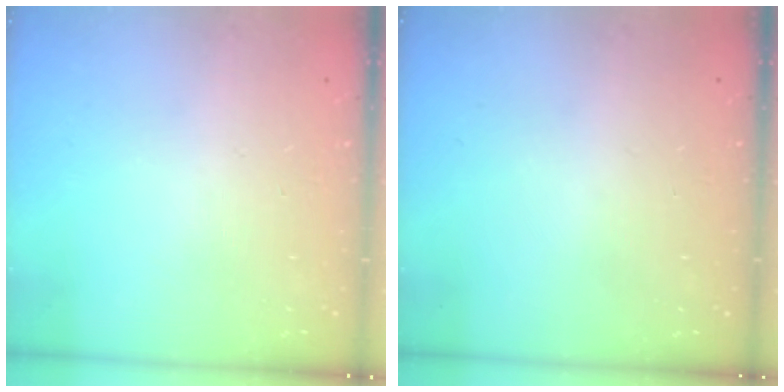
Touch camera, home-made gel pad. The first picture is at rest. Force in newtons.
{"total": 0.0}